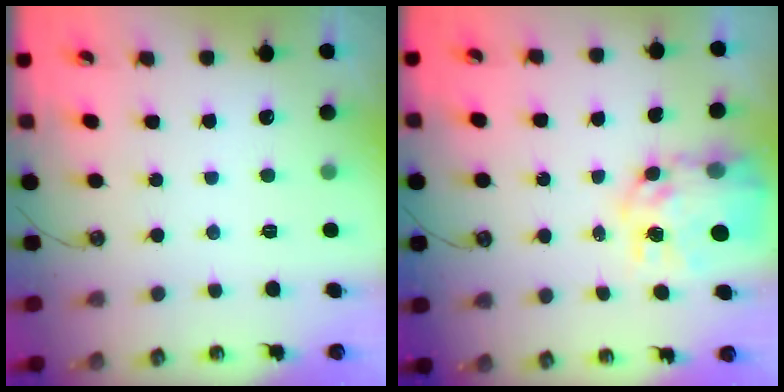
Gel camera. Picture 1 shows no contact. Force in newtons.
{"total": 11.8, "press": 11.7, "slide": 1.0}